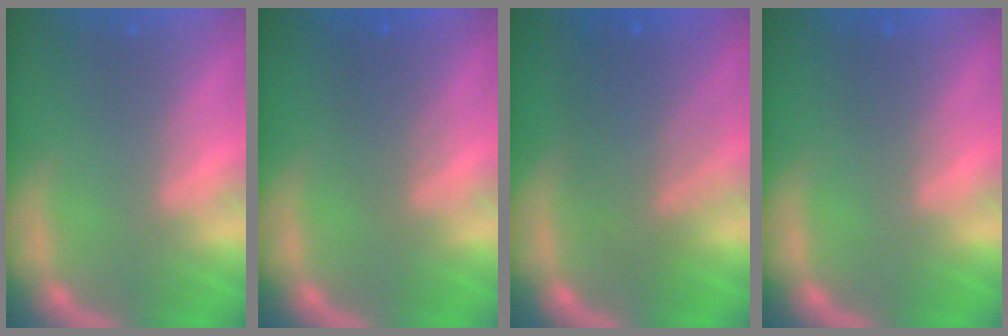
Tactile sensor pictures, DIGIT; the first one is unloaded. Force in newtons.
{"total": 2.5}
{"total": 7.0}
{"total": 1.4}